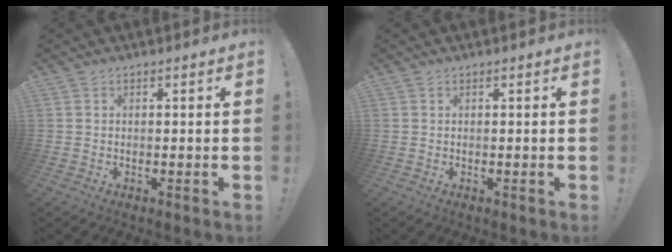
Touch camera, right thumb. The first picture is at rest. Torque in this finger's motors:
{"motor_torque": [-0.20, 0.05, -0.25, -0.04, 0.04]}